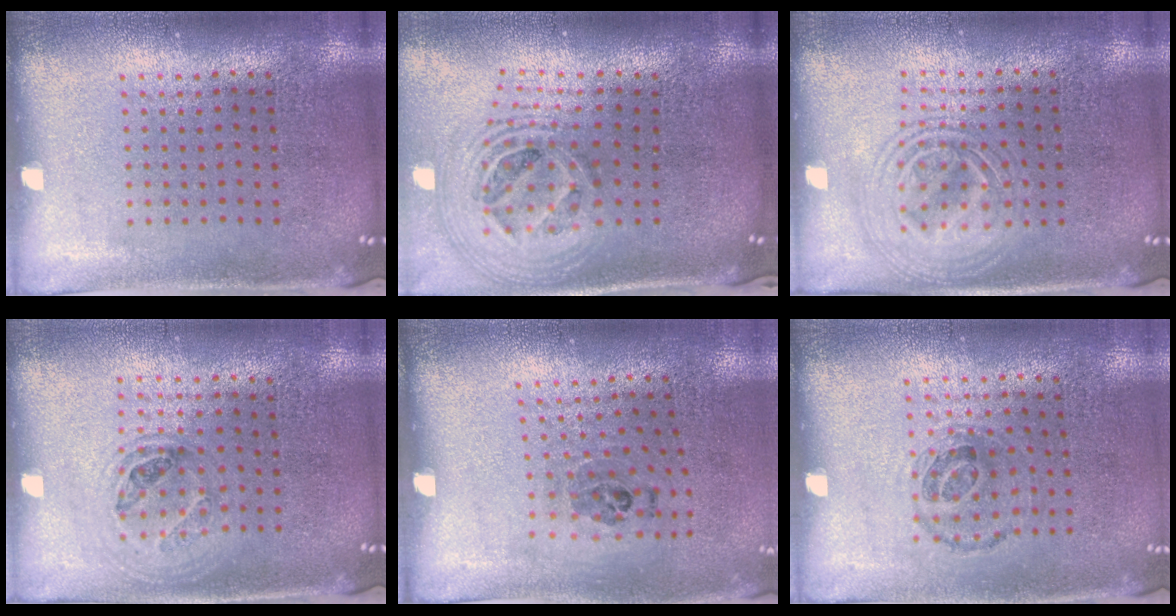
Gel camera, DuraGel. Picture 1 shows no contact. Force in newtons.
{"total": 2.7, "press": 1.9, "slide": 1.9}
{"total": 2.6, "press": 2.6, "slide": 0.3}
{"total": 1.0, "press": 0.9, "slide": 0.3}
{"total": 1.1, "press": 0.7, "slide": 0.8}
{"total": 0.9, "press": 0.7, "slide": 0.6}